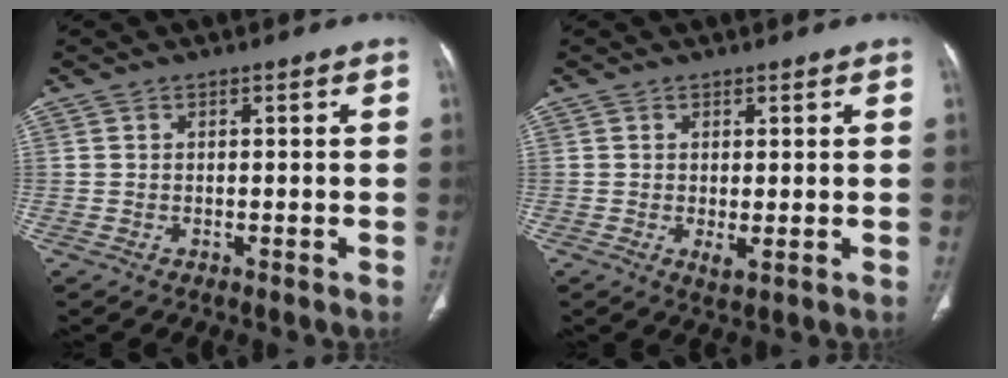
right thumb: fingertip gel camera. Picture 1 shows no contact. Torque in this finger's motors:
{"motor_torque": [1.21, 0.38, -0.17, -0.06, 0.02]}